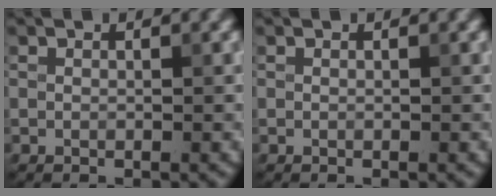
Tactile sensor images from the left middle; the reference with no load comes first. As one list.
[{"total": 0.0}]